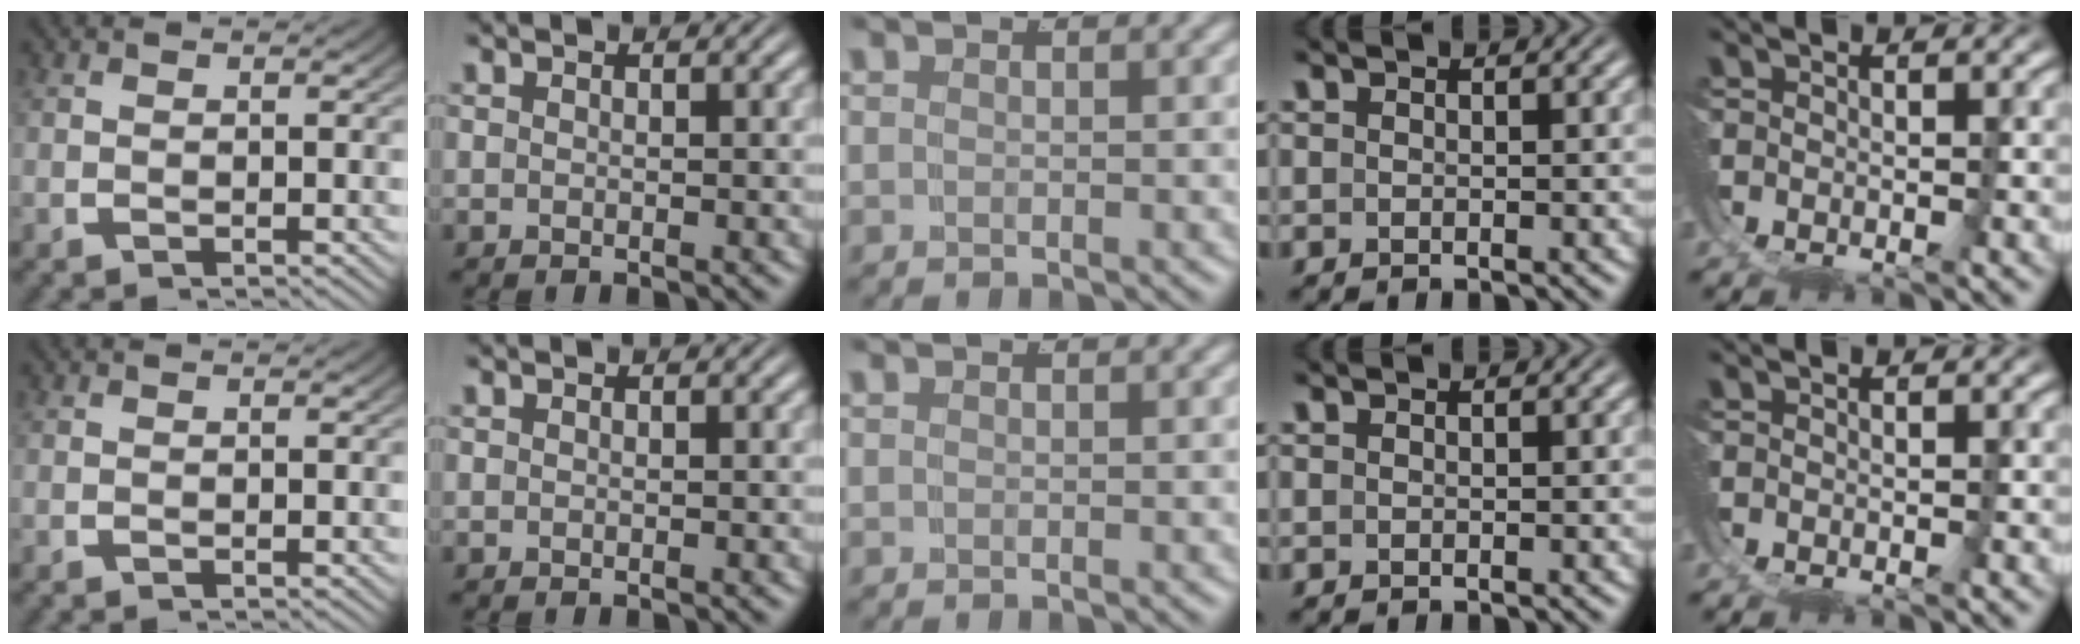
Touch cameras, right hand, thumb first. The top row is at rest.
{}